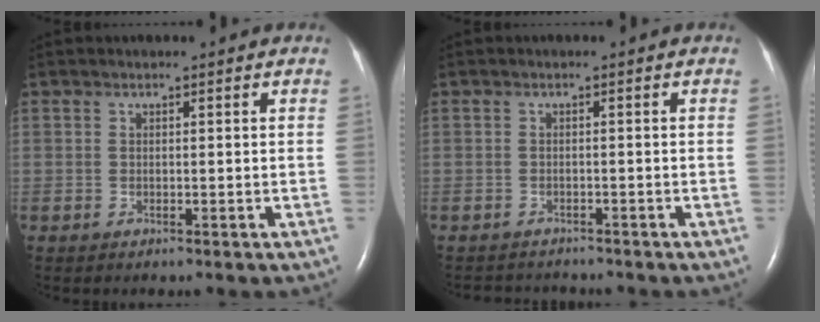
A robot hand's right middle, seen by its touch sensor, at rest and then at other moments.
{"total": 3.9, "force": [-3.8, 0.9, 0.3], "torque": [-0.004, -0.005, -0.053]}